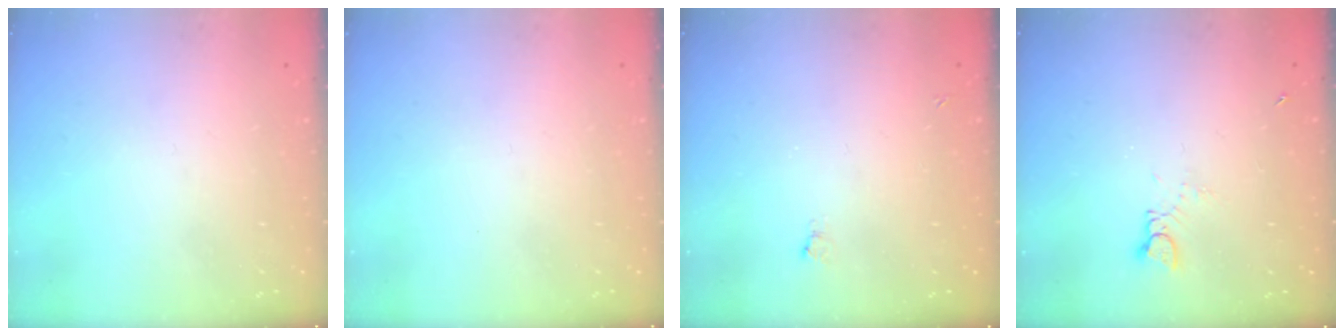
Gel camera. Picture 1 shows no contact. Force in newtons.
{"total": 0.0}
{"total": 2.6, "press": 2.6, "slide": 0.5}
{"total": 1.4, "press": 1.4, "slide": 0.2}